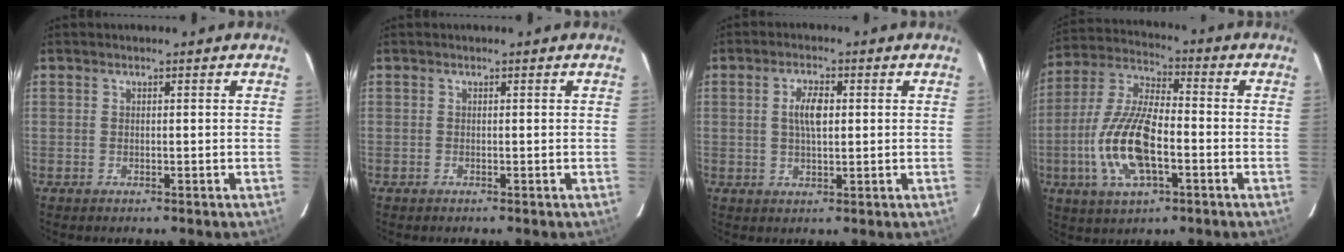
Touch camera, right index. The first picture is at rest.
{"total": 0.0}
{"total": 4.5, "force": [0.8, 1.8, 4.1], "torque": [-0.076, 0.007, 0.015]}
{"total": 15.5, "force": [-4.2, 6.1, 13.6], "torque": [-0.291, -0.003, -0.080]}